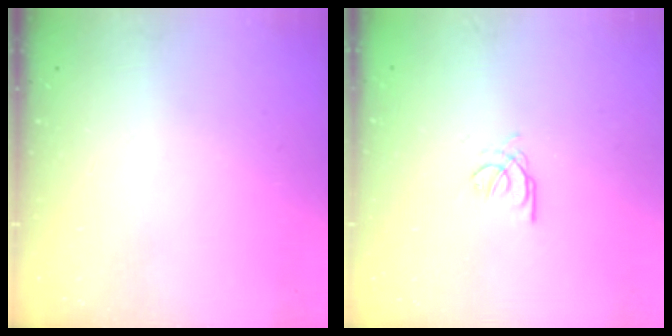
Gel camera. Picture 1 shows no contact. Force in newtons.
{"total": 2.7, "press": 2.7, "slide": 0.4}